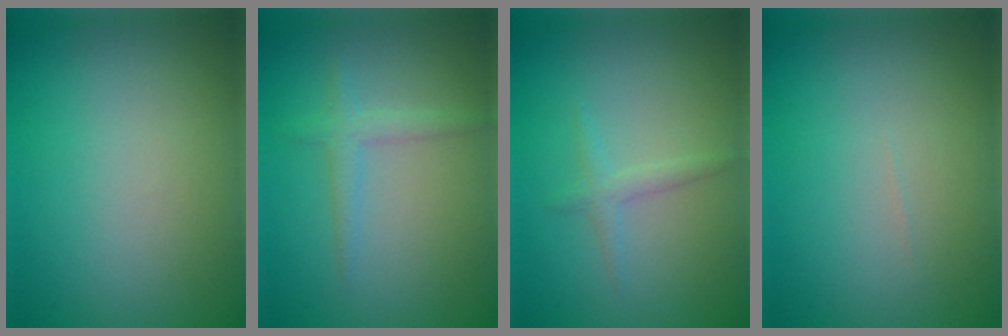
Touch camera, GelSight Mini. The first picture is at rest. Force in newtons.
{"total": 1.8, "press": 1.8, "slide": 0.2}
{"total": 1.3, "press": 1.3, "slide": 0.1}
{"total": 0.0}